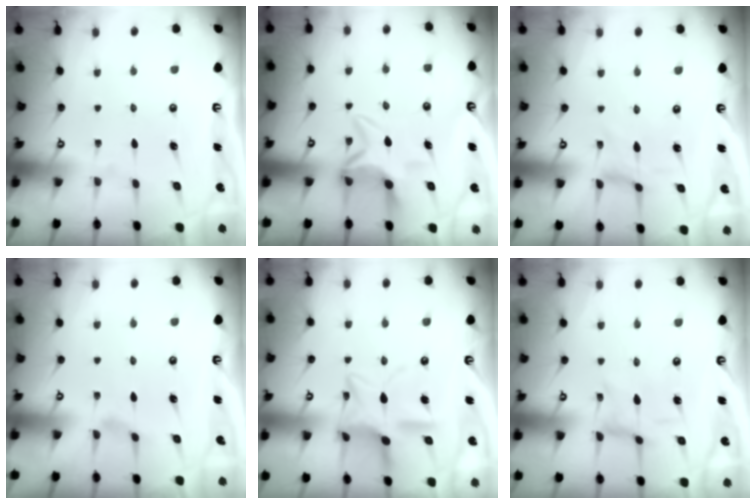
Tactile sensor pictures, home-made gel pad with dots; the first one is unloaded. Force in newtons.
{"total": 5.2, "press": 5.1, "slide": 1.0}
{"total": 0.0}
{"total": 0.6, "press": 0.5, "slide": 0.2}
{"total": 13.2, "press": 13.1, "slide": 1.1}
{"total": 0.6, "press": 0.5, "slide": 0.2}